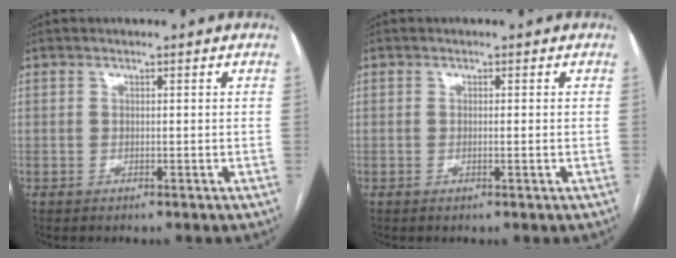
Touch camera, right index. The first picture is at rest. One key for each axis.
{"total": 1.1, "fx": -0.2, "fy": -0.2, "fz": 1.0, "tx": -0.018, "ty": -0.002, "tz": -0.003}